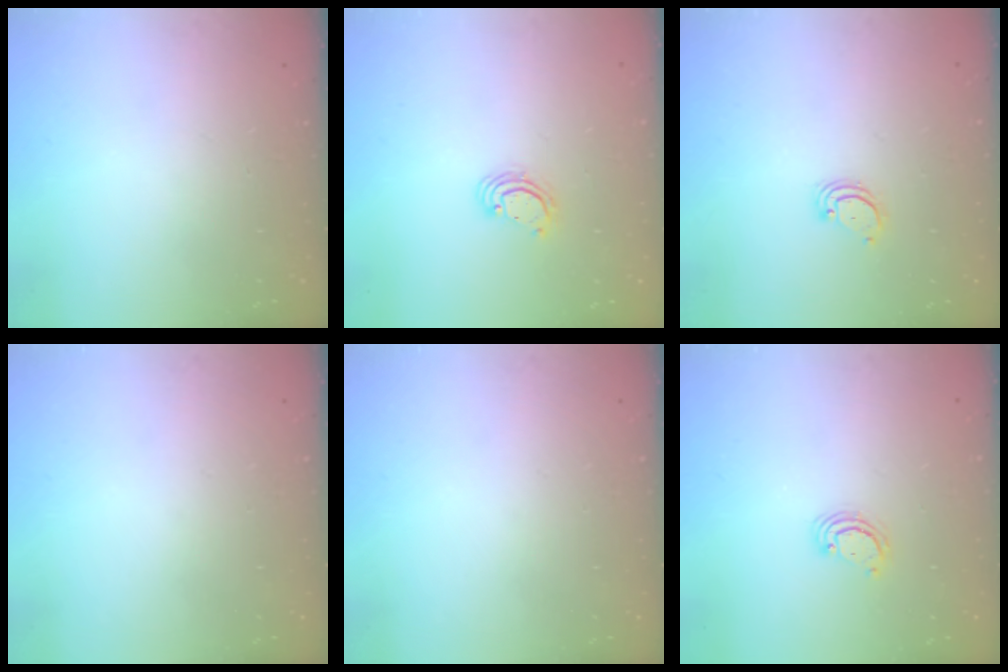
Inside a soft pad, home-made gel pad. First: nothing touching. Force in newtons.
{"total": 2.6, "press": 2.6, "slide": 0.1}
{"total": 2.3, "press": 2.3, "slide": 0.2}
{"total": 0.0}
{"total": 0.0}
{"total": 2.5, "press": 2.5, "slide": 0.3}